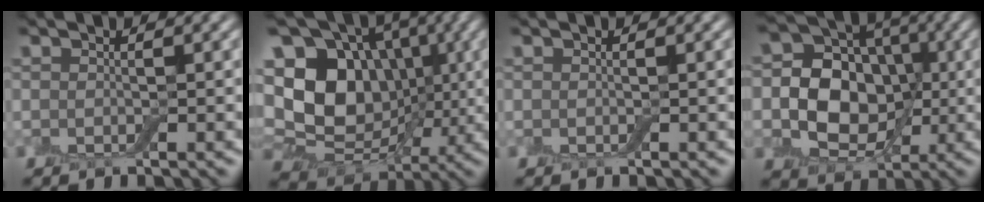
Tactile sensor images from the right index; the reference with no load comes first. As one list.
[{"total": 14.8, "force": [1.6, 11.8, 8.8], "torque": [-0.167, 0.017, 0.024]}, {"total": 0.0}, {"total": 9.5, "force": [-0.3, 7.6, 5.6], "torque": [-0.068, 0.007, -0.022]}]